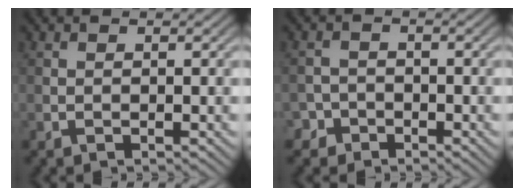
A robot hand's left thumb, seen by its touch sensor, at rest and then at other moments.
{"total": 2.6, "force": [-1.6, 2.0, 0.2], "torque": [0.008, 0.005, -0.039]}